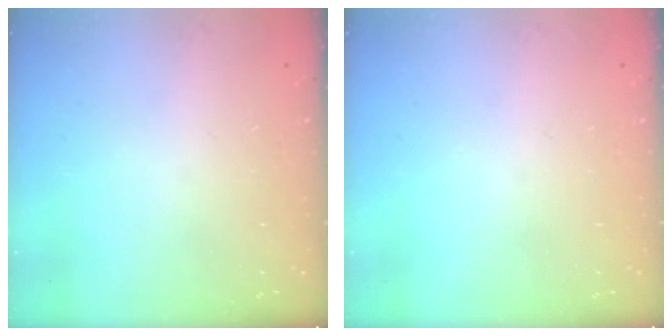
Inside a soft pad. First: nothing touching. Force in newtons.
{"total": 0.0}